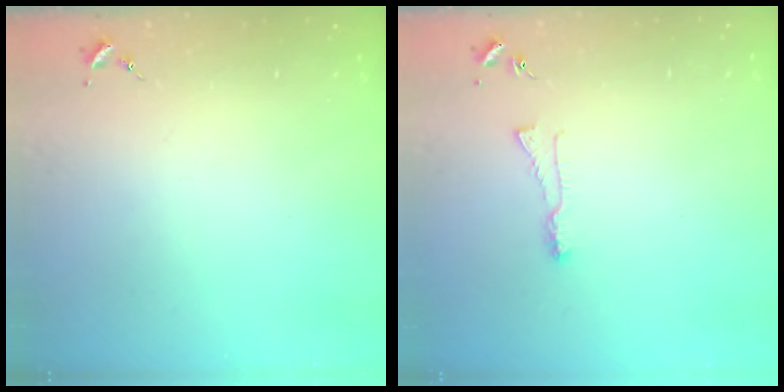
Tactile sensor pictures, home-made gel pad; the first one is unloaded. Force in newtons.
{"total": 5.5, "press": 5.4, "slide": 0.6}